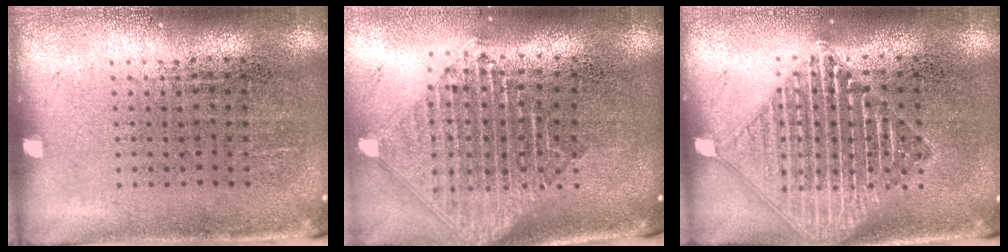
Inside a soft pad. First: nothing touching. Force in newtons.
{"total": 2.5, "press": 1.9, "slide": 1.5}
{"total": 2.3, "press": 2.3, "slide": 0.4}